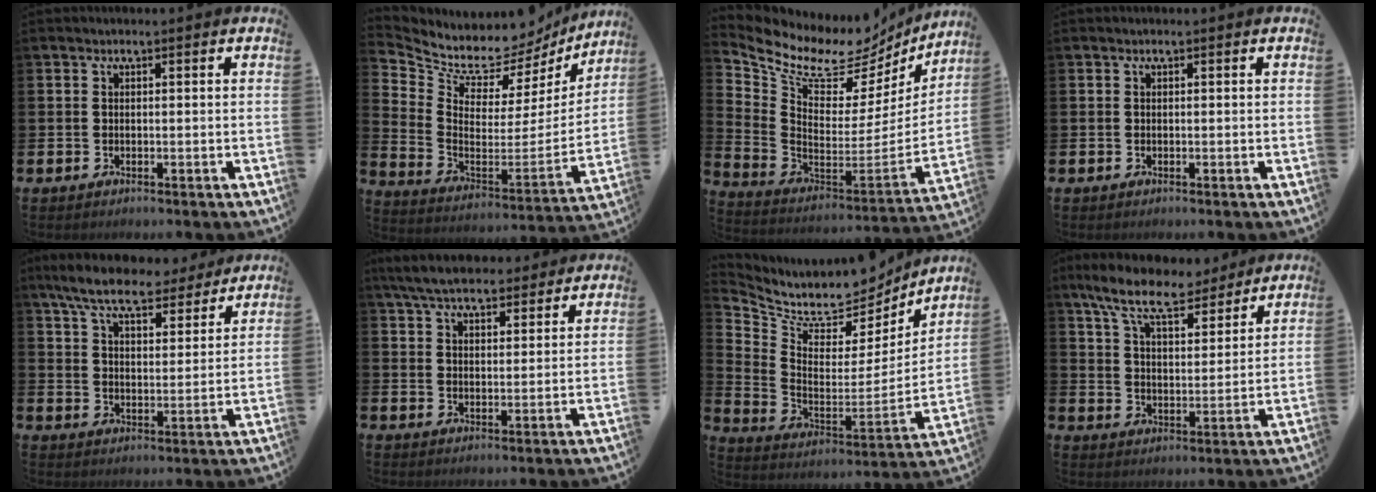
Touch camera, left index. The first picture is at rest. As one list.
[{"total": 8.4, "force": [7.7, 3.1, 1.1], "torque": [-0.056, -0.079, 0.127]}, {"total": 8.3, "force": [6.9, 4.0, 2.6], "torque": [-0.089, -0.066, 0.114]}, {"total": 0.0}, {"total": 8.3, "force": [7.5, 1.7, 3.0], "torque": [-0.088, -0.038, 0.133]}, {"total": 6.6, "force": [6.2, 1.5, 1.6], "torque": [-0.052, -0.021, 0.112]}, {"total": 8.7, "force": [7.9, 3.1, 1.9], "torque": [-0.076, -0.068, 0.134]}, {"total": 10.2, "force": [8.8, 2.9, 4.2], "torque": [-0.115, -0.038, 0.157]}]